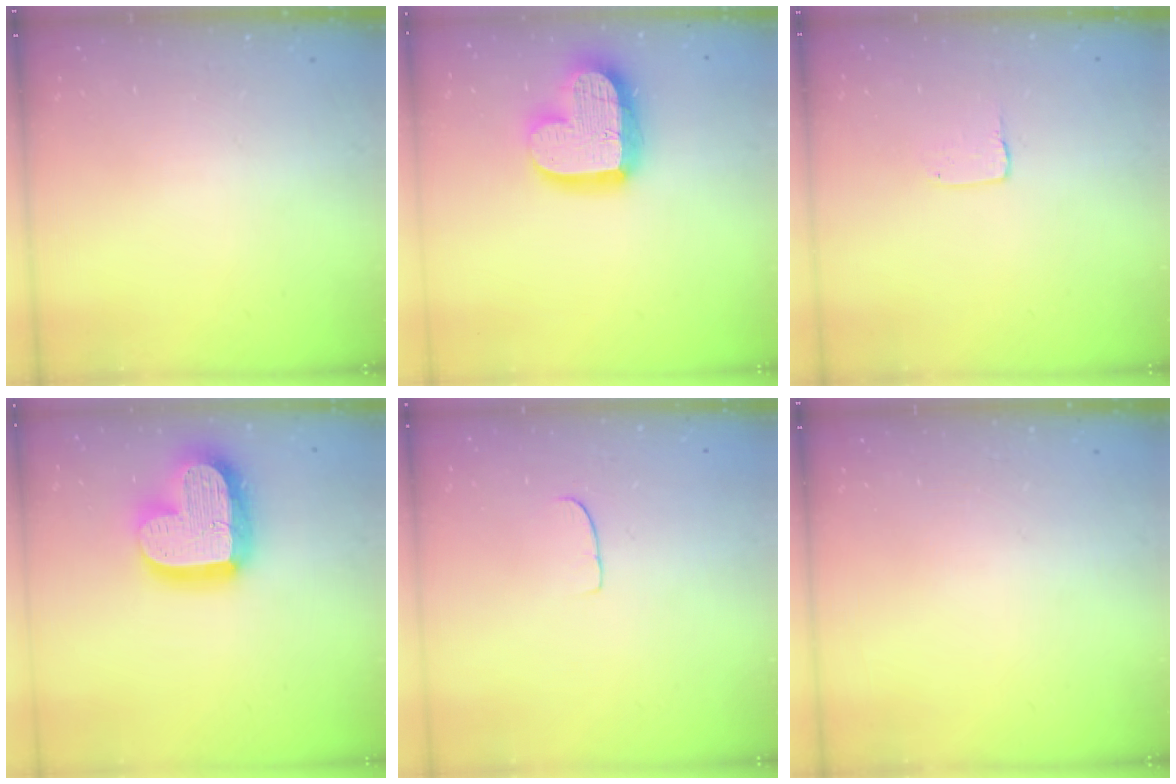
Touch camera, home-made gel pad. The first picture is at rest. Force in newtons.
{"total": 17.0, "press": 16.9, "slide": 1.4}
{"total": 2.0, "press": 2.0, "slide": 0.2}
{"total": 20.7, "press": 20.7, "slide": 1.7}
{"total": 5.0, "press": 4.9, "slide": 0.5}
{"total": 0.0}